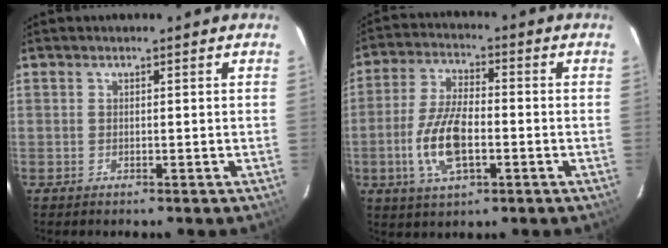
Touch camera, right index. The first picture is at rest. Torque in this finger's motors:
{"motor_torque": [1.41, -0.45, 0.78, 0.19]}